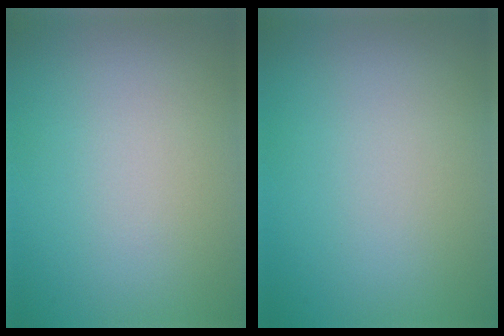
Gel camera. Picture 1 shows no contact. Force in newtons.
{"total": 0.0}